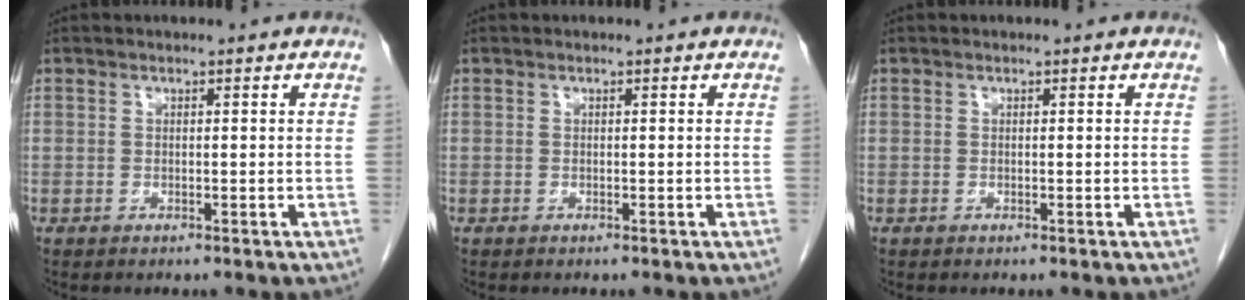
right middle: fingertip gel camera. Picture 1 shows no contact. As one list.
[{"total": 0.0}, {"total": 0.0}]